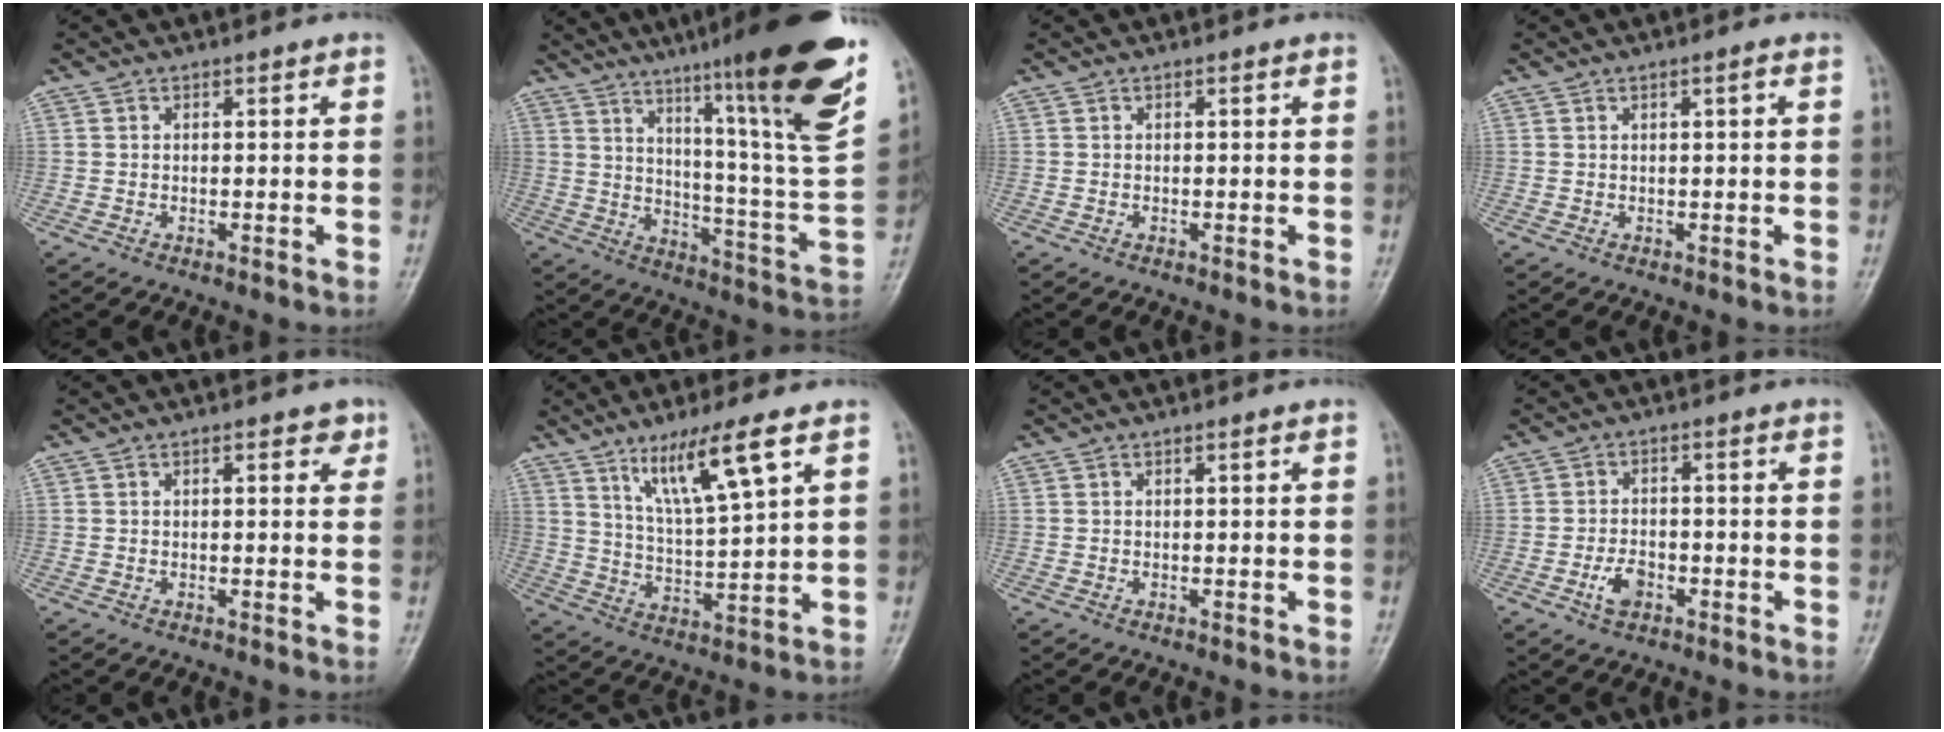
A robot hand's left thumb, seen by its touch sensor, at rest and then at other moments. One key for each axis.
{"total": 27.3, "fx": 17.3, "fy": 1.6, "fz": 21.0, "tx": -0.288, "ty": -0.088, "tz": 0.256}
{"total": 0.0}
{"total": 0.9, "fx": 0.3, "fy": -0.1, "fz": 0.8, "tx": -0.017, "ty": 0.001, "tz": 0.005}
{"total": 2.6, "fx": 1.4, "fy": 1.2, "fz": 1.9, "tx": -0.013, "ty": -0.003, "tz": 0.014}
{"total": 11.3, "fx": 6.5, "fy": 1.4, "fz": 9.1, "tx": -0.167, "ty": -0.035, "tz": 0.126}
{"total": 0.0}
{"total": 4.0, "fx": -1.9, "fy": 2.3, "fz": 2.7, "tx": -0.047, "ty": 0.013, "tz": -0.034}